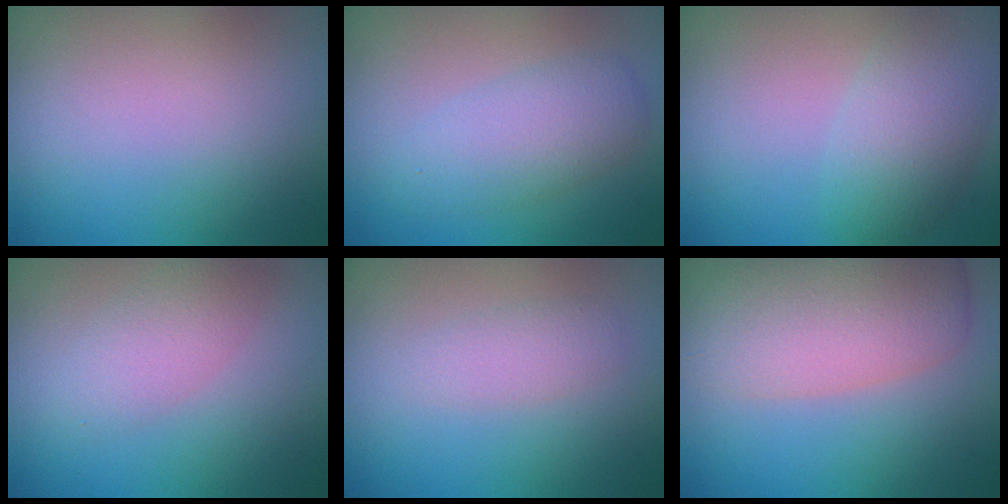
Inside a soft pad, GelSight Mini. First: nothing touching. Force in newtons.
{"total": 3.8, "press": 3.8, "slide": 0.0}
{"total": 5.0, "press": 5.0, "slide": 0.4}
{"total": 2.9, "press": 2.9, "slide": 0.1}
{"total": 1.7, "press": 1.7, "slide": 0.1}
{"total": 8.0, "press": 8.0, "slide": 0.4}